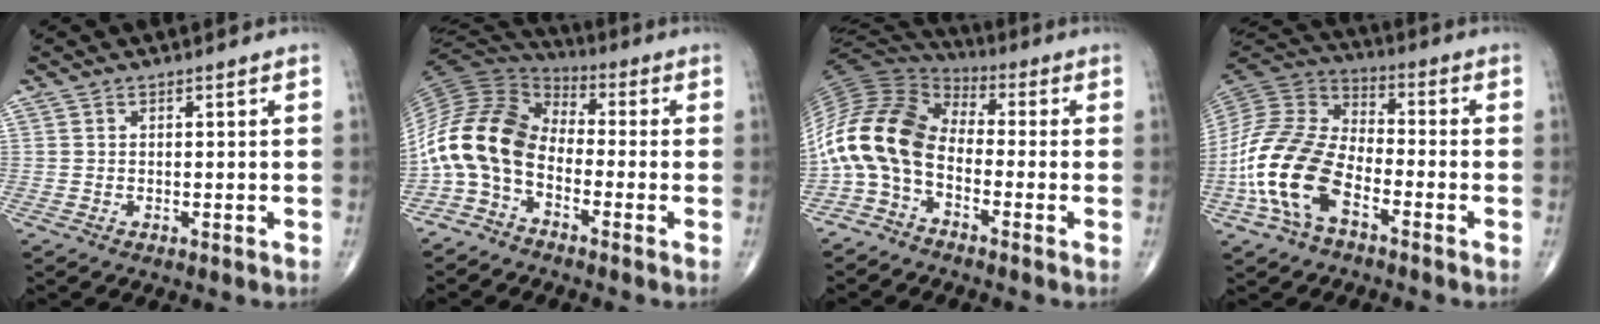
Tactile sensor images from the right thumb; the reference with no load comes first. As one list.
[{"total": 14.0, "force": [-4.2, 8.6, 10.2], "torque": [-0.207, 0.065, -0.099]}, {"total": 14.5, "force": [-3.6, 8.8, 11.0], "torque": [-0.228, 0.064, -0.085]}, {"total": 17.1, "force": [-6.5, 9.4, 12.7], "torque": [-0.259, 0.045, -0.135]}]